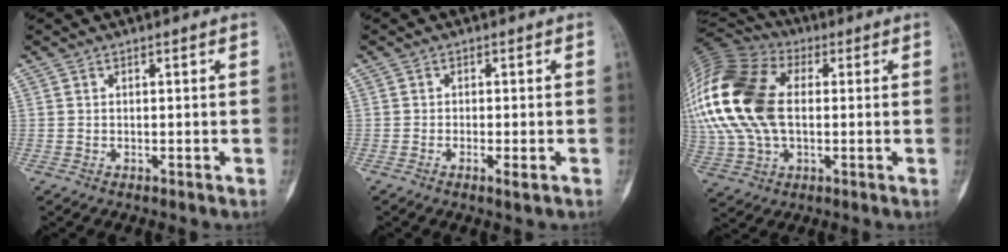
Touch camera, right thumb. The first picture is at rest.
{"total": 1.9, "force": [-0.9, 0.4, 1.7], "torque": [-0.031, -0.003, -0.018]}
{"total": 25.3, "force": [2.6, 15.7, 19.7], "torque": [-0.462, 0.015, 0.046]}